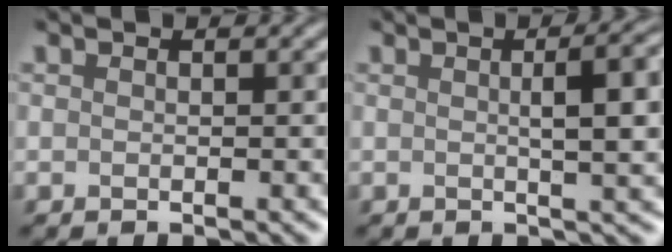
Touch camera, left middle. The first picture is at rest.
{"total": 5.8, "force": [0.7, 1.2, 5.6], "torque": [-0.049, 0.015, 0.007]}